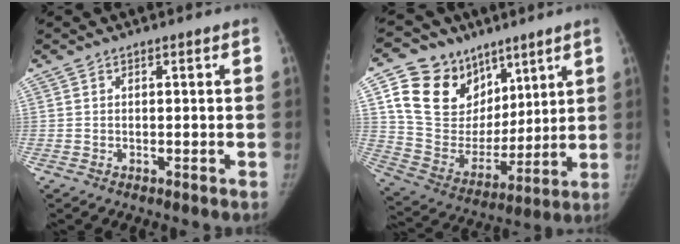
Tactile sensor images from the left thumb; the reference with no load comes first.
{"total": 19.6, "force": [10.3, 14.6, 8.2], "torque": [-0.107, -0.033, 0.203]}